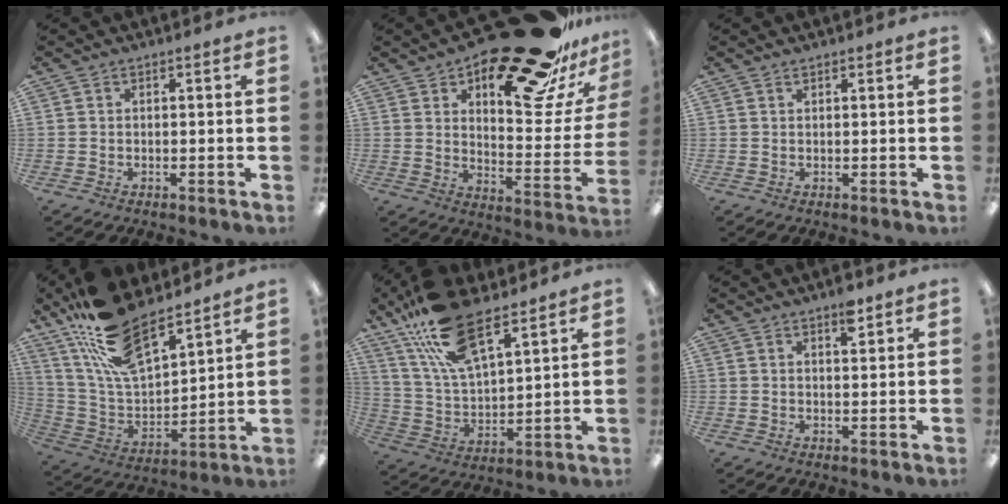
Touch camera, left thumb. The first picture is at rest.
{"total": 28.1, "force": [19.6, 10.8, 17.0], "torque": [-0.203, -0.123, 0.314]}
{"total": 0.6, "force": [0.5, 0.2, 0.2], "torque": [-0.004, 0.001, 0.009]}
{"total": 20.6, "force": [15.8, 8.0, 10.6], "torque": [-0.216, -0.086, 0.287]}
{"total": 18.6, "force": [12.9, 7.3, 11.3], "torque": [-0.237, -0.050, 0.228]}
{"total": 3.9, "force": [2.7, 1.4, 2.4], "torque": [-0.021, -0.015, 0.041]}